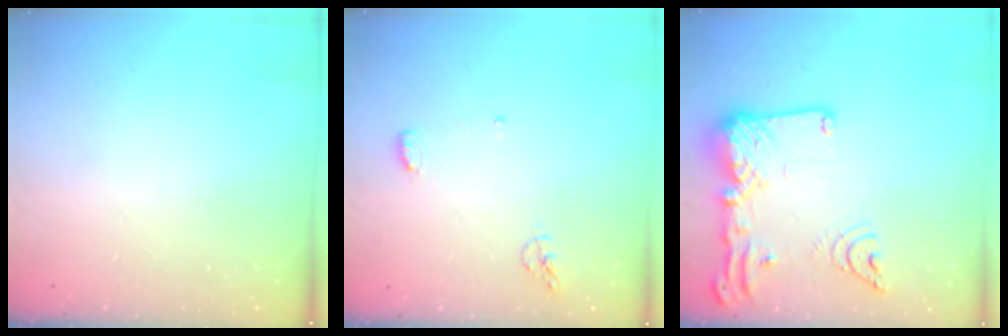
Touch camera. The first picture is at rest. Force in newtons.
{"total": 4.8, "press": 4.7, "slide": 1.0}
{"total": 21.3, "press": 21.2, "slide": 2.4}